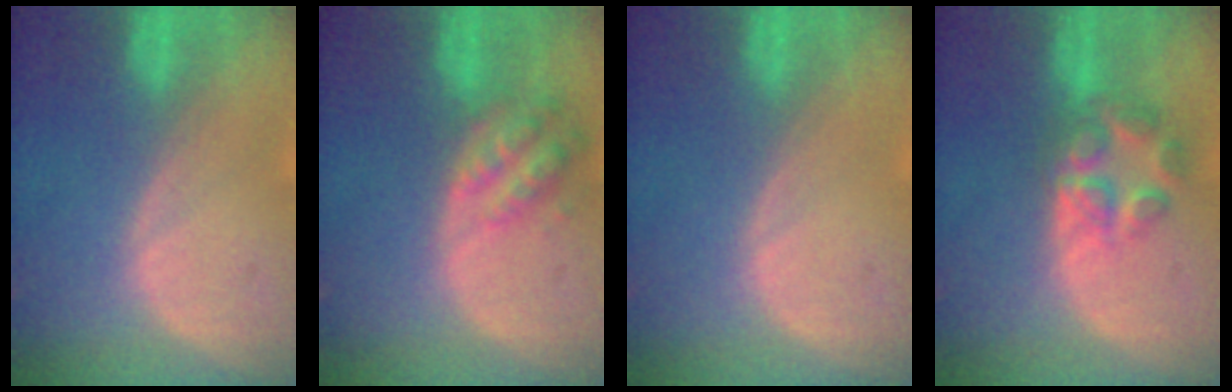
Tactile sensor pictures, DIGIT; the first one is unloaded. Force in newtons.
{"total": 6.0, "press": 5.5, "slide": 2.3}
{"total": 0.0}
{"total": 6.8, "press": 5.8, "slide": 3.4}